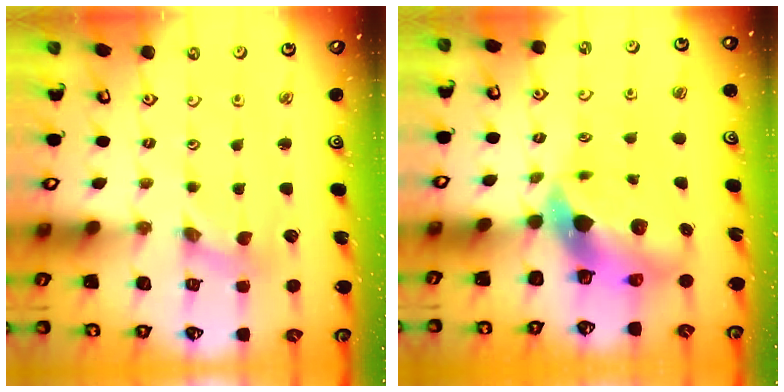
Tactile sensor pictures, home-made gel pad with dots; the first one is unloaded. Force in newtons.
{"total": 9.0, "press": 8.8, "slide": 1.9}